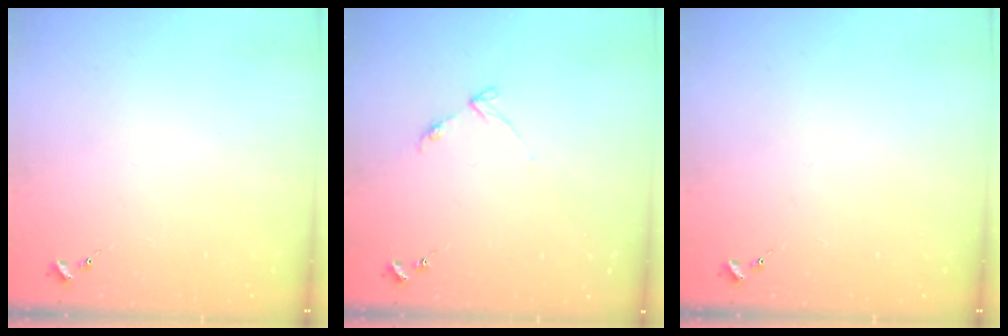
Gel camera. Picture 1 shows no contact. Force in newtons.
{"total": 3.6, "press": 3.5, "slide": 0.4}
{"total": 0.0}